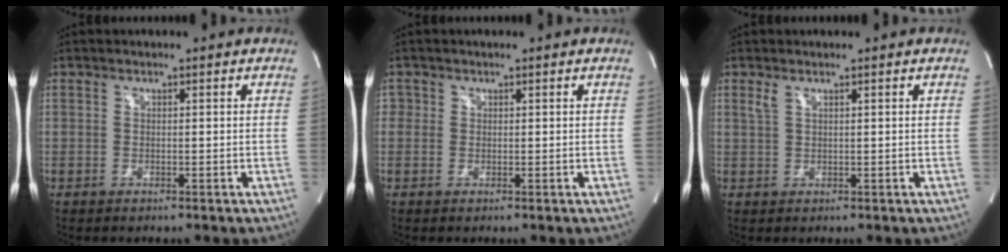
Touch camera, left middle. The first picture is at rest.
{"total": 1.1, "force": [0.3, 1.1, 0.1], "torque": [0.011, 0.002, 0.003]}
{"total": 1.2, "force": [0.8, 0.3, 0.8], "torque": [-0.024, 0.007, 0.022]}